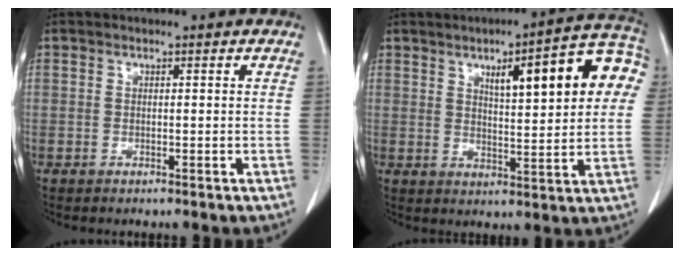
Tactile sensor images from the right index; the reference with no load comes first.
{"total": 14.7, "force": [4.6, 3.0, 13.6], "torque": [-0.177, 0.028, 0.059]}